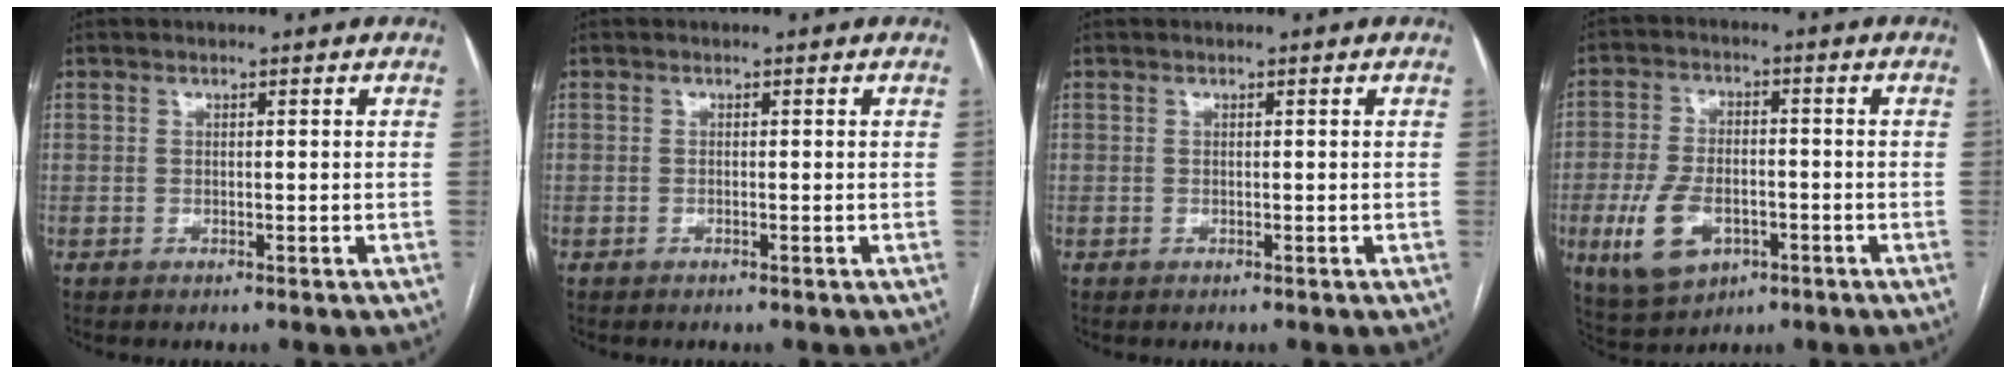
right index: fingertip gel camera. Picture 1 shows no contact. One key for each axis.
{"total": 0.0}
{"total": 0.0}
{"total": 9.7, "fx": -3.5, "fy": 5.8, "fz": 7.0, "tx": -0.150, "ty": 0.001, "tz": -0.051}